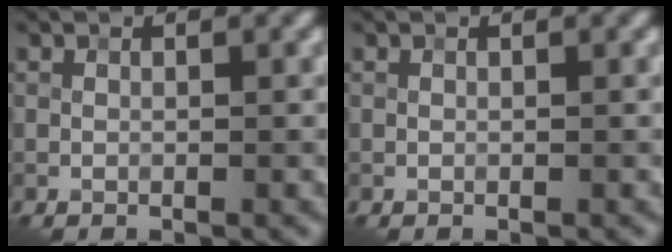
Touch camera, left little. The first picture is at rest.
{"total": 0.0}